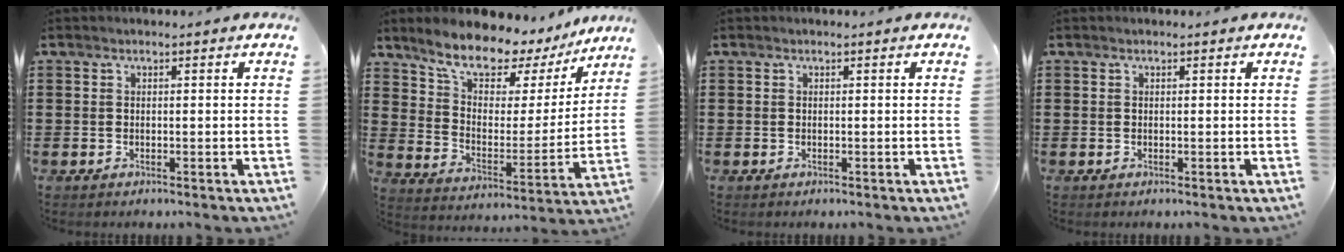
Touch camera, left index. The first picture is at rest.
{"total": 9.1, "force": [8.0, 2.9, 2.9], "torque": [-0.080, -0.063, 0.137]}
{"total": 0.0}
{"total": 0.0}